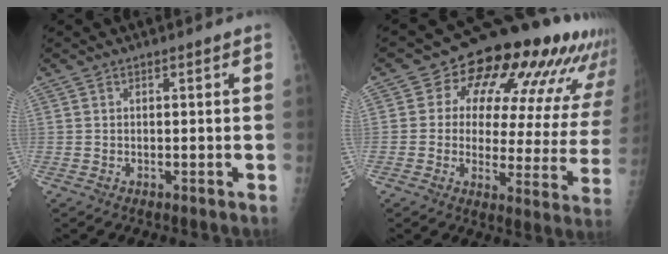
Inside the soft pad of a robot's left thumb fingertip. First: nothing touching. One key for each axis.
{"total": 21.8, "fx": 11.9, "fy": 10.2, "fz": 15.2, "tx": -0.163, "ty": -0.028, "tz": 0.143}